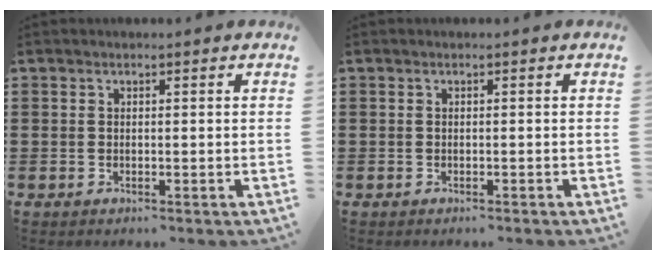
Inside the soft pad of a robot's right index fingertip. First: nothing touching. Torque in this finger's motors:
{"motor_torque": [-0.40, 0.18, 0.03, -0.01]}